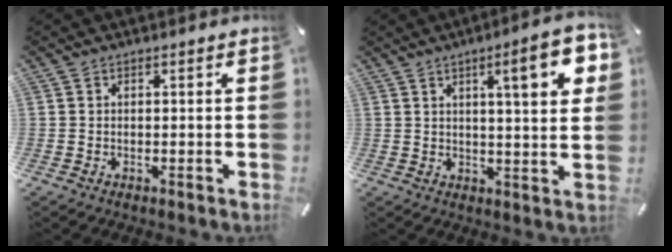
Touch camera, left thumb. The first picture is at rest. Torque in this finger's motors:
{"motor_torque": [1.99, 1.88, 1.37, -1.30, 0.38]}